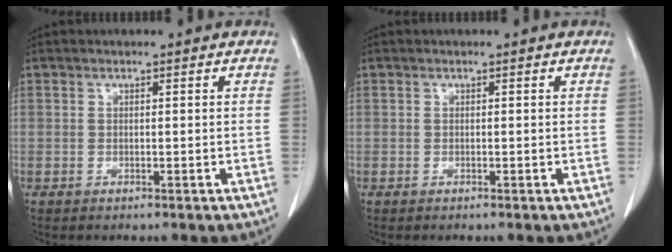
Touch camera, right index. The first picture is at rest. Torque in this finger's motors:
{"motor_torque": [0.00, 0.00, 0.01, 0.00]}